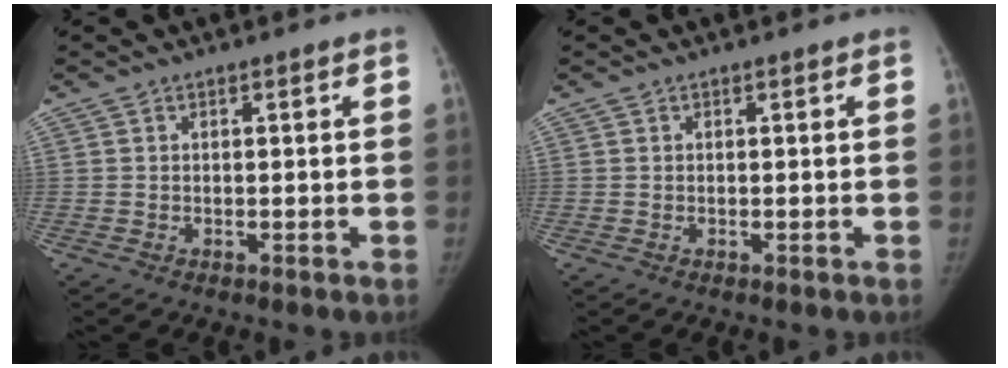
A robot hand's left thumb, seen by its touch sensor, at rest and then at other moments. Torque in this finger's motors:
{"motor_torque": [0.10, -0.05, 0.24, -0.01, 0.02]}